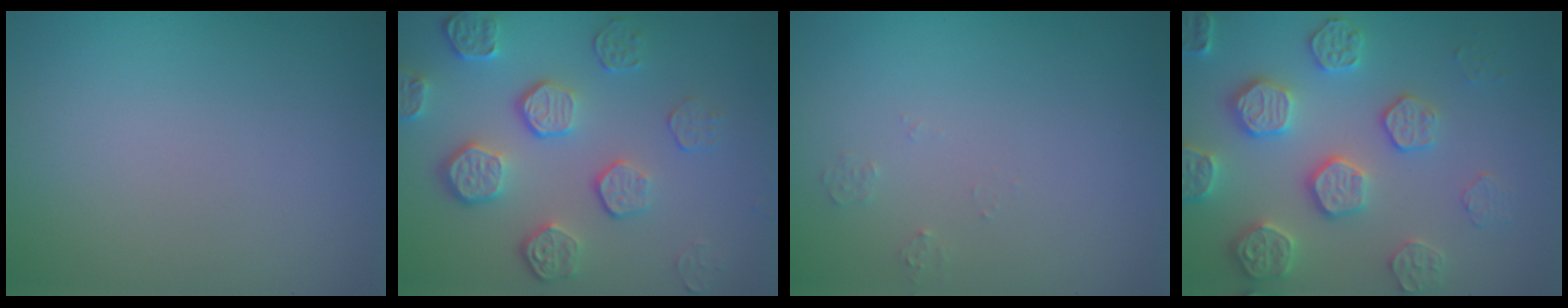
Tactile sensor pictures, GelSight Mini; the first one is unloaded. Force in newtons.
{"total": 5.3, "press": 3.8, "slide": 3.8}
{"total": 0.7, "press": 0.7, "slide": 0.1}
{"total": 4.9, "press": 4.9, "slide": 0.4}